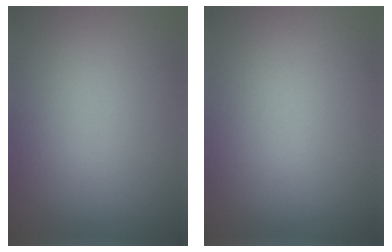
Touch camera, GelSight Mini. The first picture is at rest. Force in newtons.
{"total": 0.0}